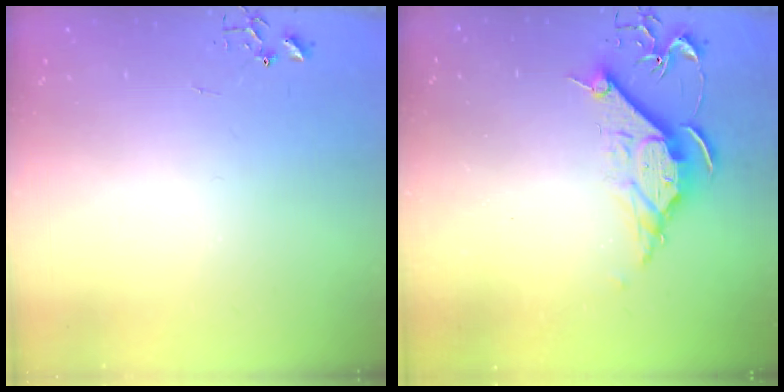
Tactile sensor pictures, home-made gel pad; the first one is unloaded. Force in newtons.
{"total": 10.7, "press": 10.7, "slide": 0.7}